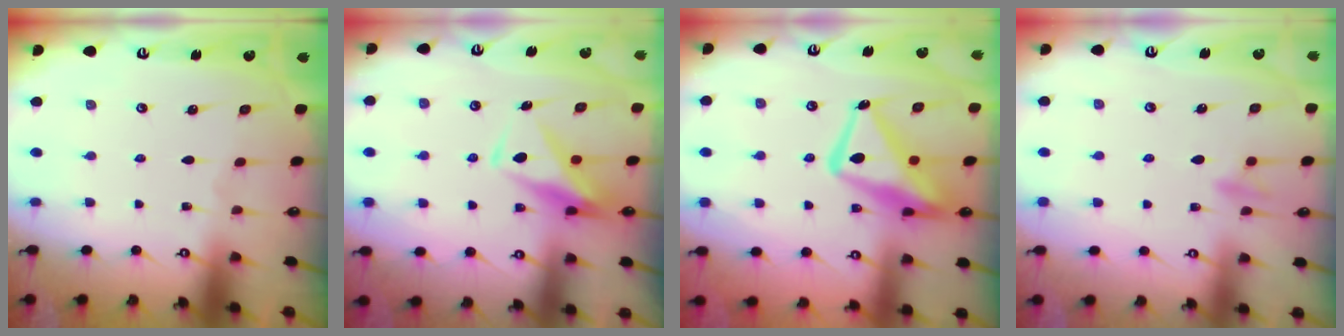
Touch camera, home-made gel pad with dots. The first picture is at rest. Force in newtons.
{"total": 8.8, "press": 8.7, "slide": 0.9}
{"total": 16.5, "press": 16.4, "slide": 1.4}
{"total": 9.3, "press": 9.3, "slide": 0.9}